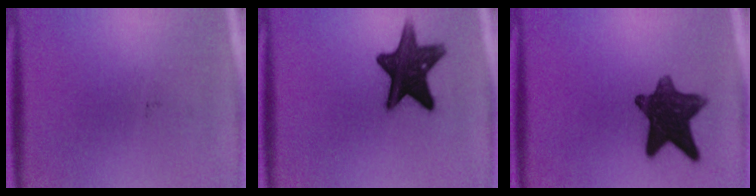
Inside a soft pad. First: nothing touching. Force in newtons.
{"total": 13.7}
{"total": 11.8}